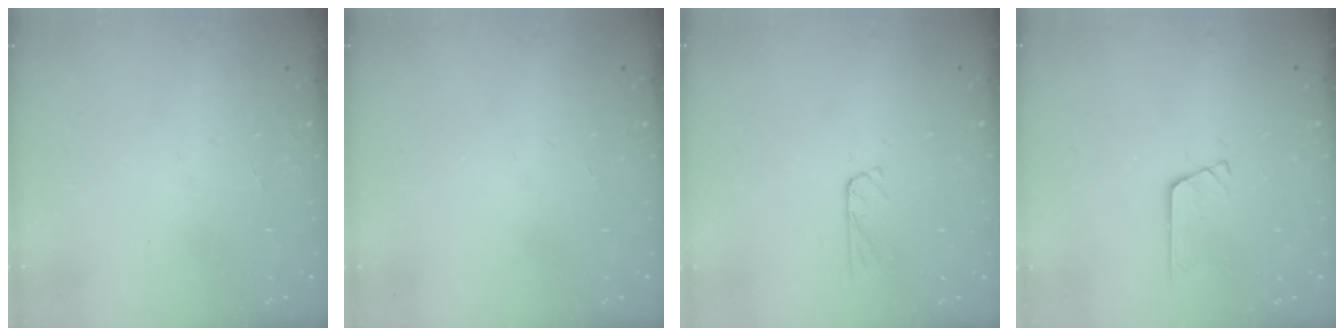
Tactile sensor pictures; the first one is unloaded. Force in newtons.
{"total": 0.0}
{"total": 2.8, "press": 2.8, "slide": 0.3}
{"total": 3.0, "press": 3.0, "slide": 0.4}